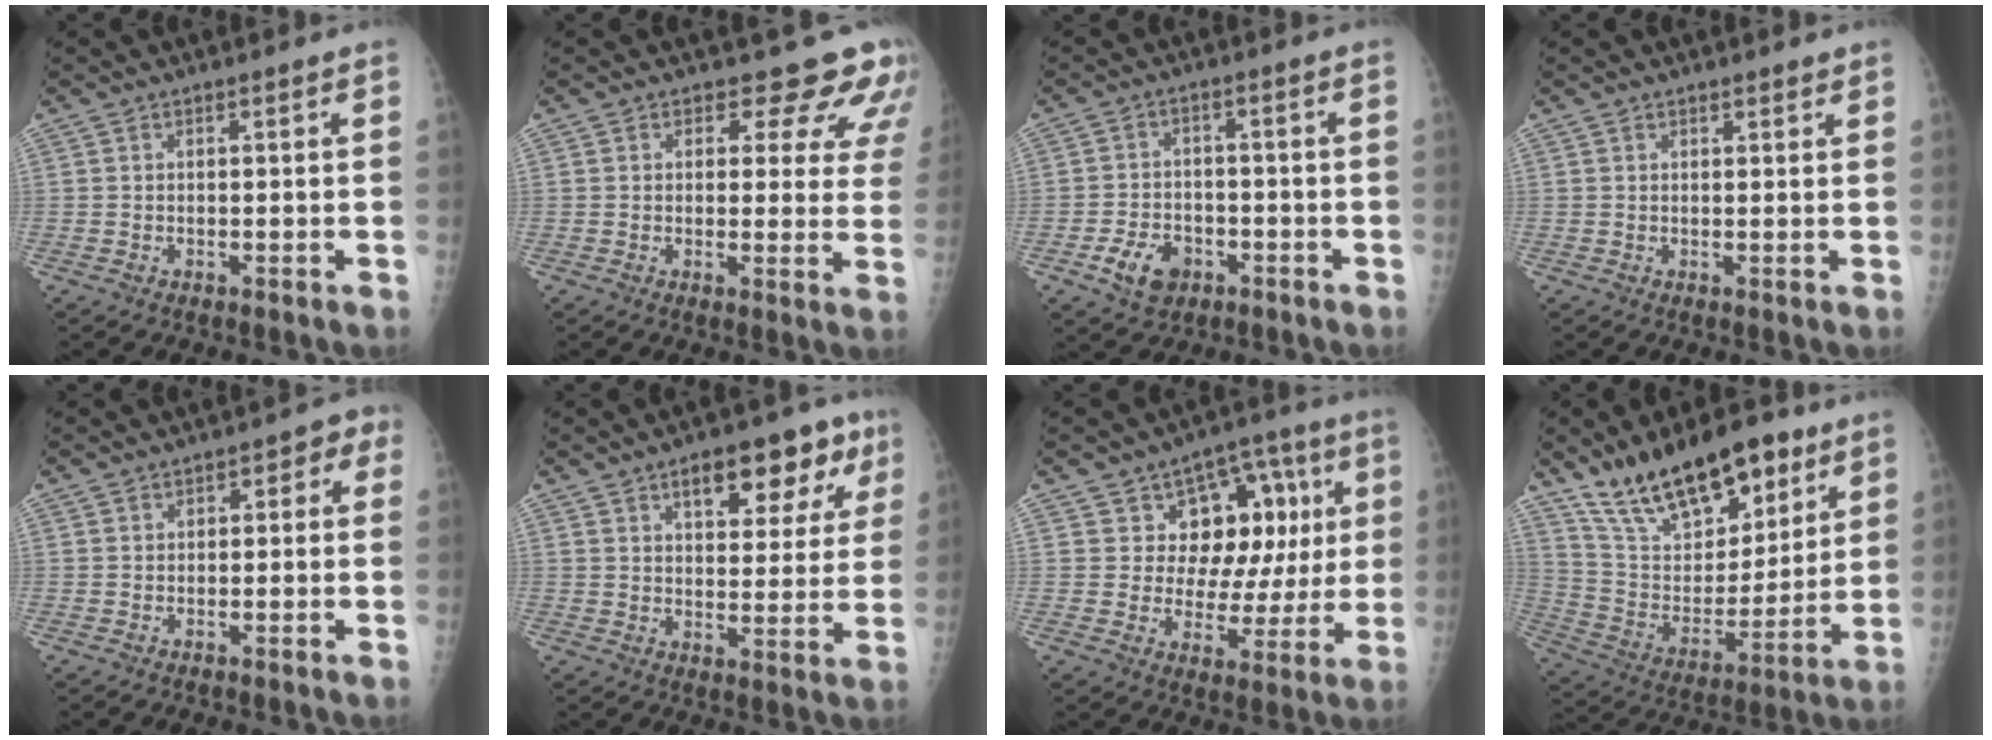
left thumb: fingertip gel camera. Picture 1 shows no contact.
{"total": 10.1, "force": [8.4, 4.8, 3.0], "torque": [0.020, -0.045, 0.071]}
{"total": 7.0, "force": [-3.6, 4.9, 3.4], "torque": [-0.045, 0.020, -0.059]}
{"total": 1.3, "force": [1.0, 0.6, 0.7], "torque": [-0.004, -0.005, 0.012]}
{"total": 3.2, "force": [-0.1, 2.6, 1.9], "torque": [0.004, 0.018, -0.011]}
{"total": 12.9, "force": [6.8, 6.3, 9.0], "torque": [-0.073, -0.012, 0.089]}
{"total": 14.5, "force": [4.0, 10.1, 9.6], "torque": [-0.071, 0.007, 0.060]}
{"total": 22.0, "force": [14.5, 10.0, 13.2], "torque": [-0.178, -0.054, 0.258]}